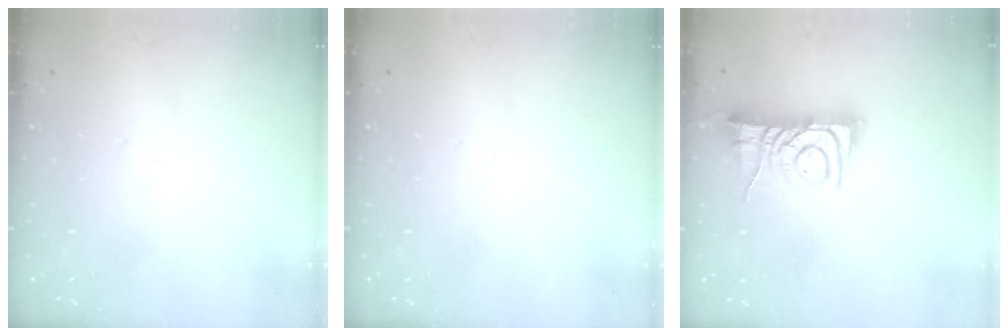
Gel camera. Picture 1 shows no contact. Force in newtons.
{"total": 0.0}
{"total": 8.0, "press": 8.0, "slide": 0.7}